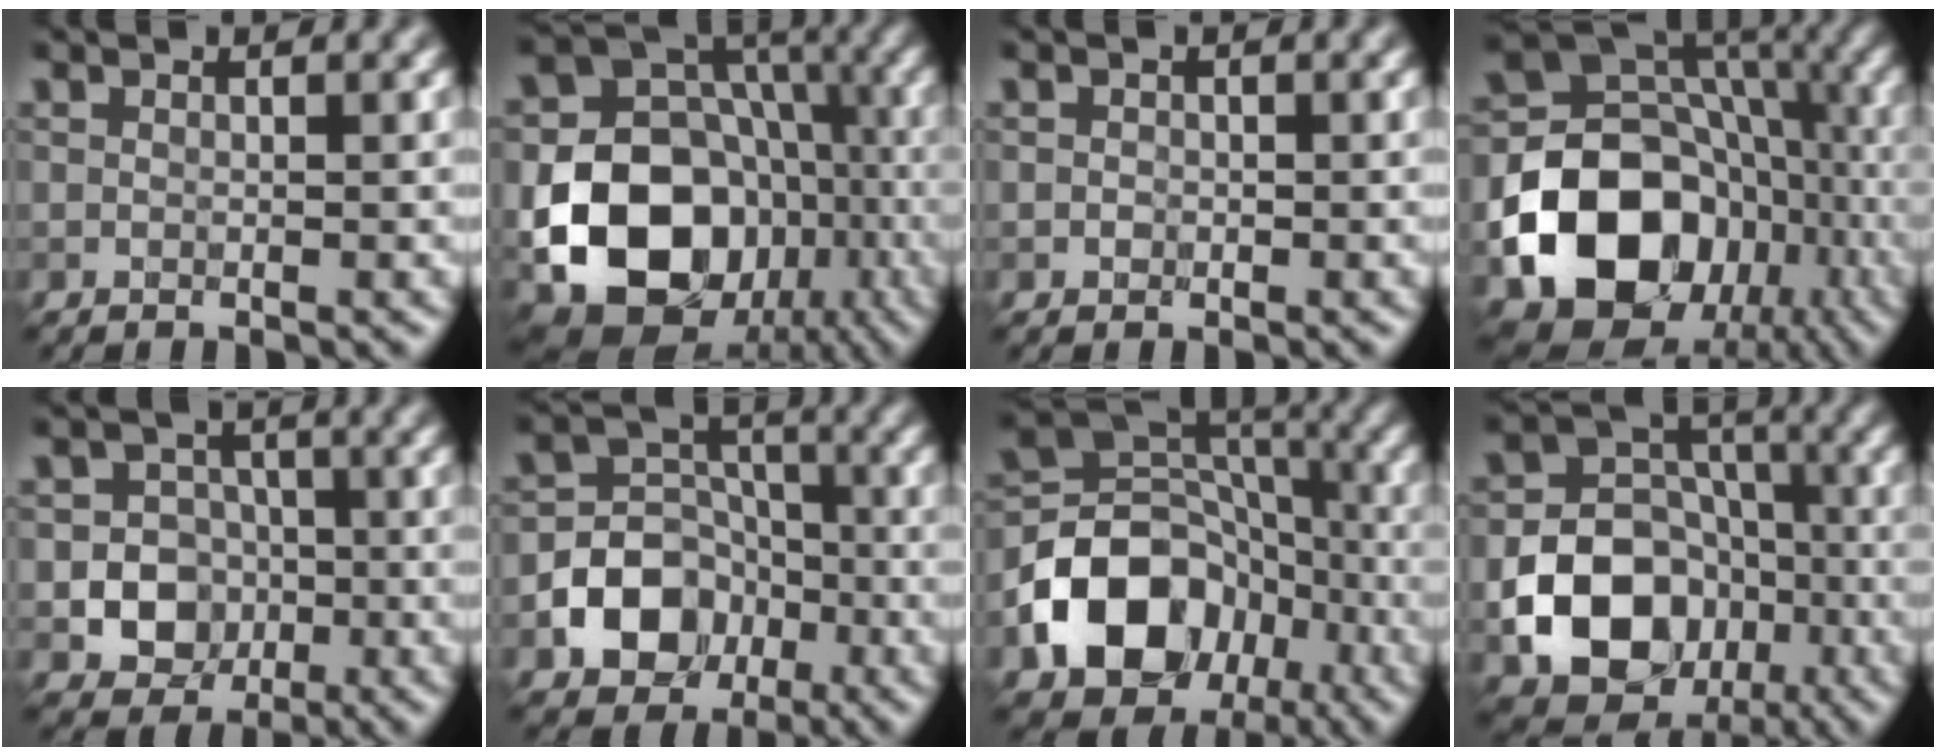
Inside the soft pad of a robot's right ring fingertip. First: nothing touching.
{"total": 19.4, "force": [-6.0, 15.9, 9.4], "torque": [-0.154, -0.040, -0.106]}
{"total": 0.6, "force": [-0.2, 0.6, 0.1], "torque": [0.003, -0.004, -0.005]}
{"total": 17.9, "force": [-6.1, 14.6, 8.3], "torque": [-0.132, -0.023, -0.110]}
{"total": 5.8, "force": [-1.4, 5.1, 2.2], "torque": [-0.007, 0.001, -0.043]}
{"total": 8.1, "force": [-3.3, 6.7, 3.1], "torque": [-0.030, -0.003, -0.085]}
{"total": 12.1, "force": [-4.6, 9.4, 6.0], "torque": [-0.111, 0.002, -0.087]}
{"total": 11.4, "force": [-4.0, 9.2, 5.4], "torque": [-0.093, -0.016, -0.088]}